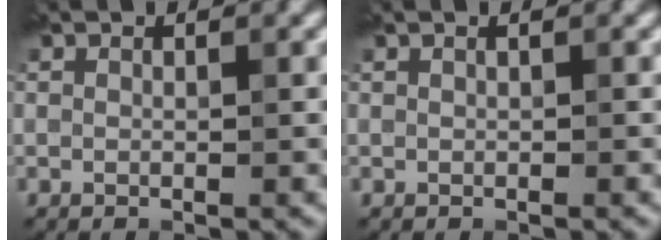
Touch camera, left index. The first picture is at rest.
{"total": 0.8, "force": [0.5, 0.5, 0.4], "torque": [0.000, 0.013, 0.002]}